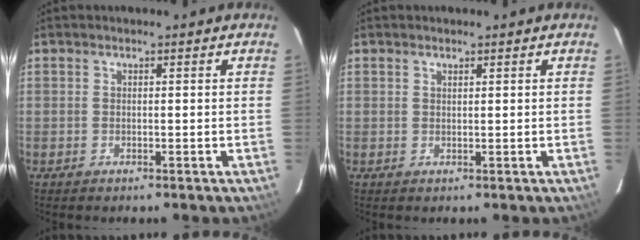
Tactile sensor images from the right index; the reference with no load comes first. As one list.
[{"total": 0.6, "force": [0.5, 0.3, 0.1], "torque": [-0.001, -0.002, 0.011]}]